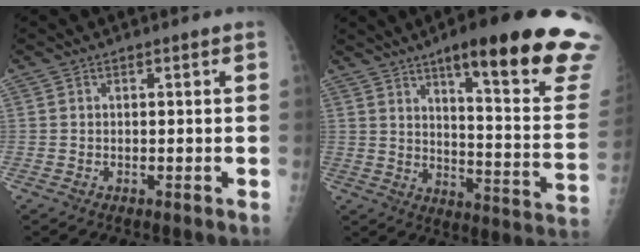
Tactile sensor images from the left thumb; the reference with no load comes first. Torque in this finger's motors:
{"motor_torque": [0.40, 0.35, 1.48, -1.30, 0.11]}